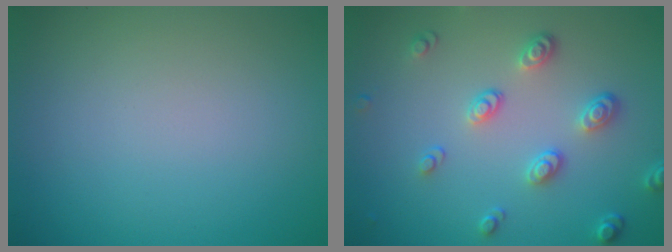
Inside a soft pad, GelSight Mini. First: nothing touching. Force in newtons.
{"total": 3.6, "press": 2.9, "slide": 2.1}